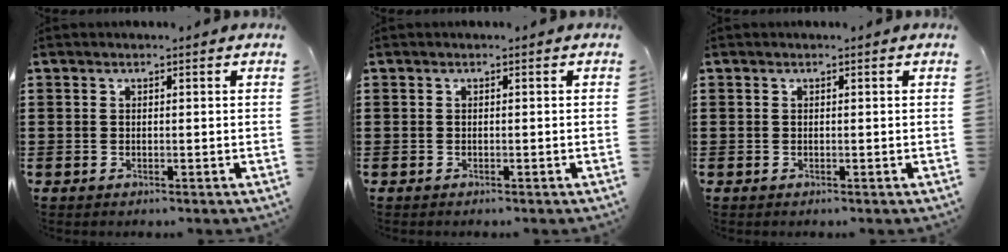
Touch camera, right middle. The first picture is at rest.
{"total": 0.0}
{"total": 0.0}